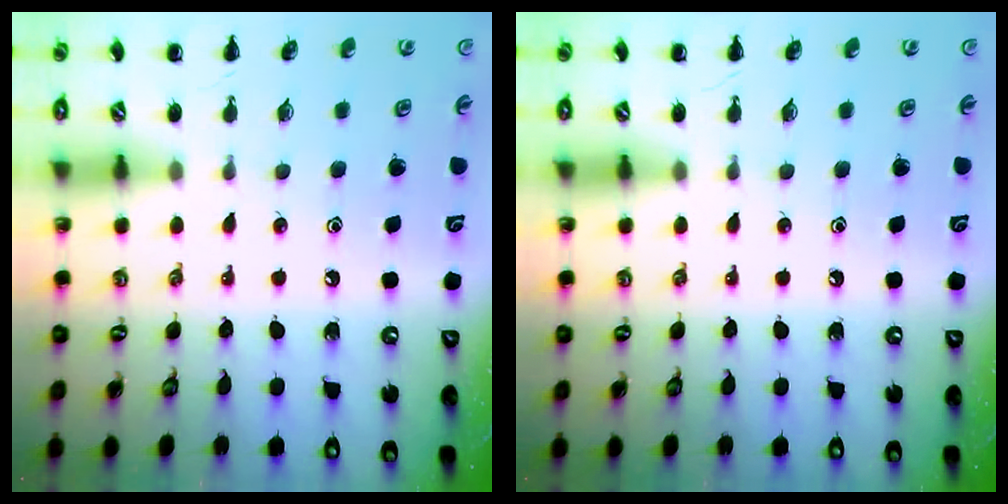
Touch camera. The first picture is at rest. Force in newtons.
{"total": 0.0}